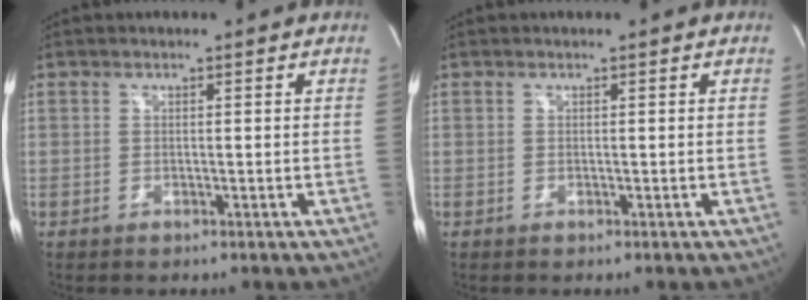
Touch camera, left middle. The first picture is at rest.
{"total": 0.0}